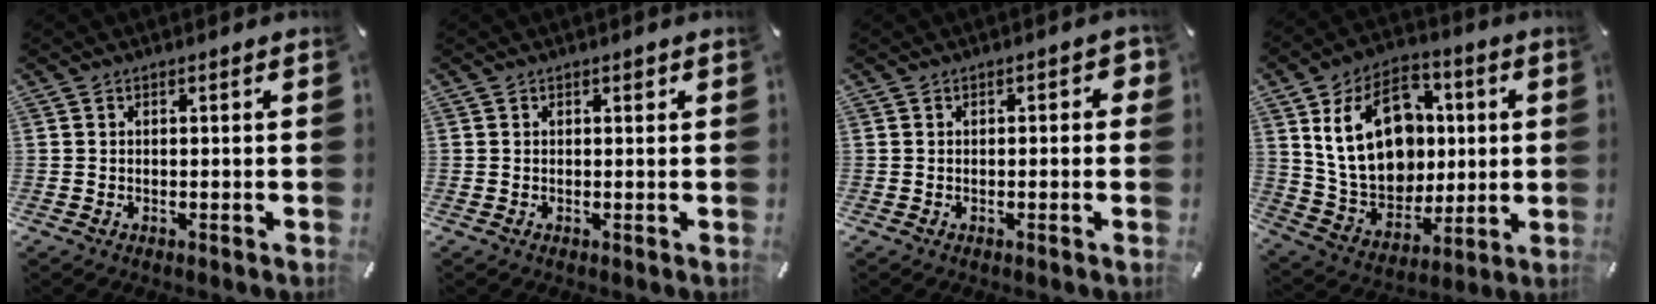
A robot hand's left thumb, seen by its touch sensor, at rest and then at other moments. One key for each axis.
{"total": 0.7, "fx": 0.3, "fy": 0.4, "fz": 0.4, "tx": -0.008, "ty": 0.002, "tz": 0.005}
{"total": 1.9, "fx": -0.3, "fy": 1.1, "fz": 1.6, "tx": -0.019, "ty": 0.004, "tz": -0.008}
{"total": 20.5, "fx": 3.7, "fy": 16.0, "fz": 12.3, "tx": -0.216, "ty": 0.000, "tz": 0.075}